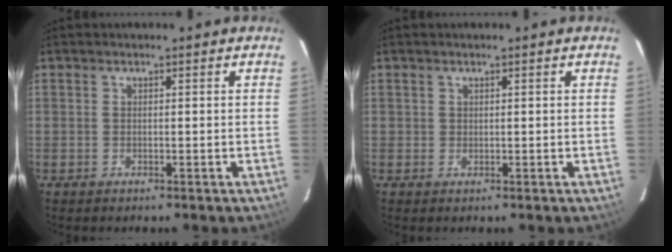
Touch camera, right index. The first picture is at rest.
{"total": 0.5, "force": [0.2, 0.5, 0.0], "torque": [0.002, 0.003, 0.003]}